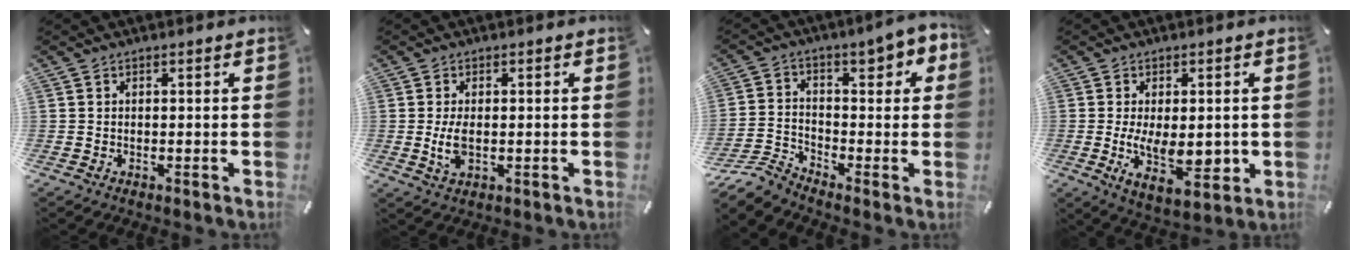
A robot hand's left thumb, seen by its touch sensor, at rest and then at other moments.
{"total": 4.4, "force": [-0.4, 2.1, 3.9], "torque": [-0.096, -0.007, -0.013]}
{"total": 8.3, "force": [-5.3, 4.1, 4.8], "torque": [-0.084, 0.027, -0.100]}
{"total": 10.8, "force": [-0.8, 5.7, 9.2], "torque": [-0.151, -0.018, -0.008]}